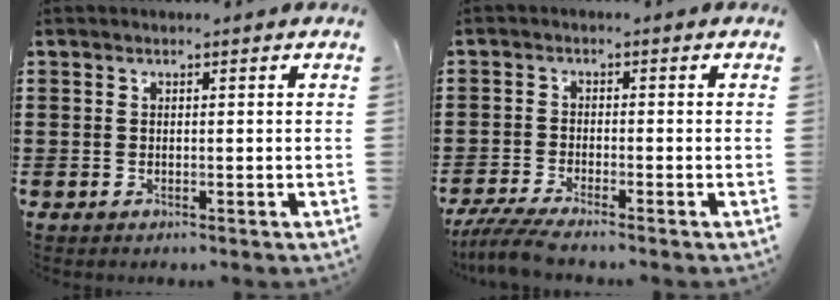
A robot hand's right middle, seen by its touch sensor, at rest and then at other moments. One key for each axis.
{"total": 3.9, "fx": -3.4, "fy": 0.0, "fz": 2.0, "tx": -0.061, "ty": -0.019, "tz": -0.072}